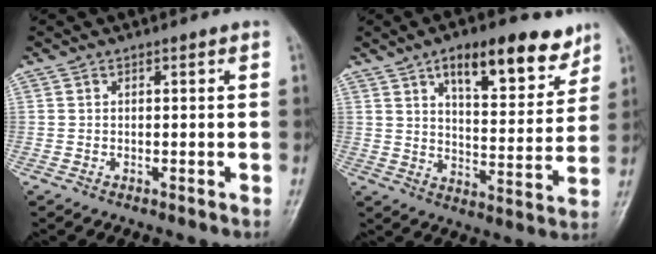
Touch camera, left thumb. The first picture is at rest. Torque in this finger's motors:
{"motor_torque": [0.55, 0.49, 0.55, -0.63, 0.12]}